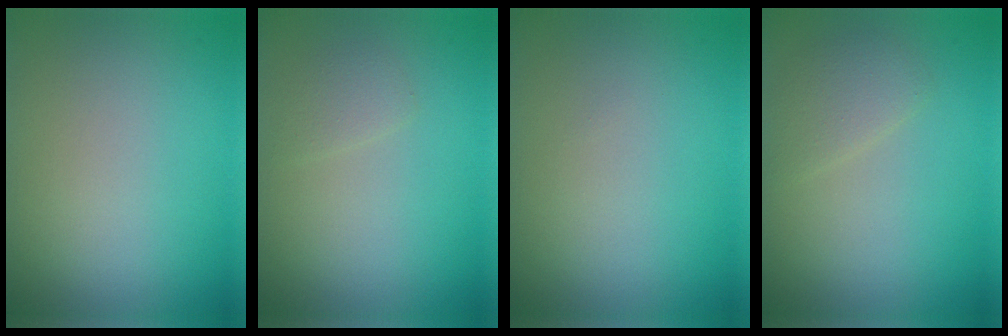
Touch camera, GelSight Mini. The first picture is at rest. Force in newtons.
{"total": 1.1, "press": 1.1, "slide": 0.1}
{"total": 0.0}
{"total": 1.8, "press": 1.8, "slide": 0.2}